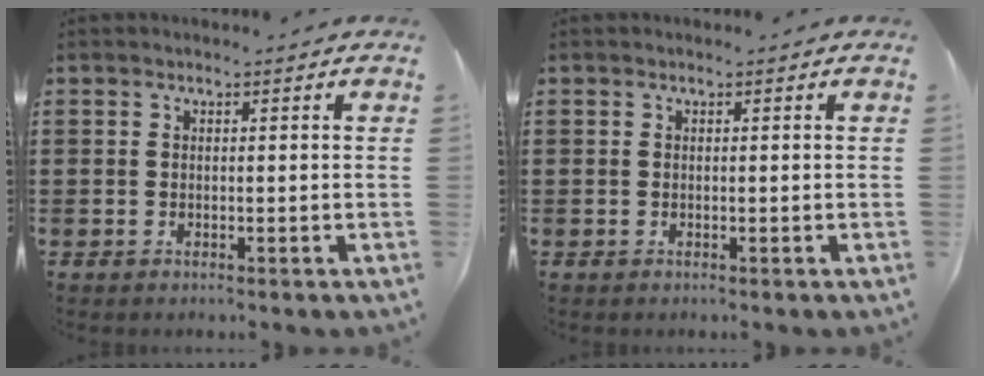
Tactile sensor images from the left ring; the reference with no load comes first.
{"total": 0.0}